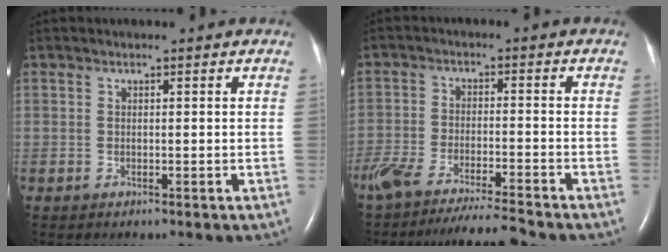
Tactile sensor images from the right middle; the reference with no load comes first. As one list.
[{"total": 12.6, "force": [-11.4, -0.1, 5.4], "torque": [-0.087, -0.020, -0.188]}]